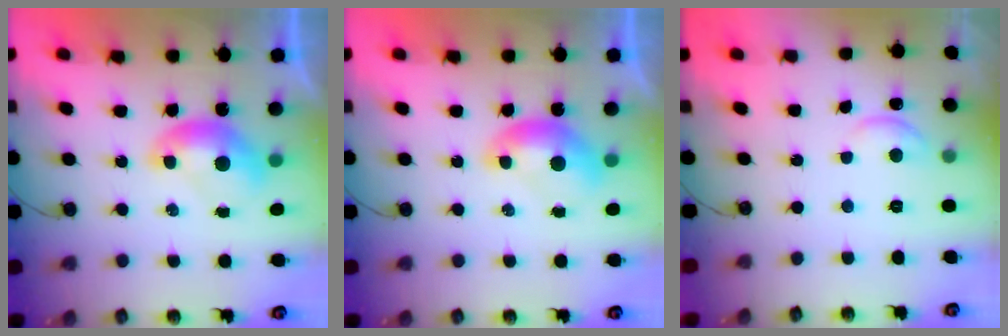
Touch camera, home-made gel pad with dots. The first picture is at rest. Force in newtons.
{"total": 0.0}
{"total": 0.7, "press": 0.5, "slide": 0.4}